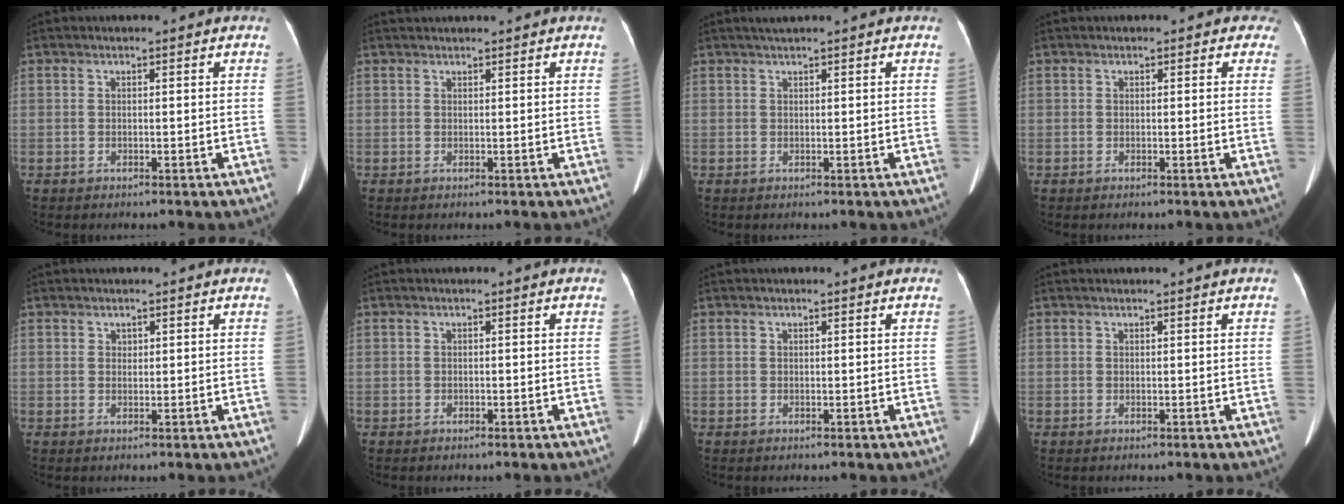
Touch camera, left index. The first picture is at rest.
{"total": 3.1, "force": [3.1, 0.2, 0.7], "torque": [-0.006, 0.027, 0.044]}
{"total": 1.2, "force": [1.0, -0.2, 0.8], "torque": [-0.013, 0.012, 0.023]}
{"total": 1.1, "force": [0.5, 1.0, 0.0], "torque": [0.016, -0.003, -0.010]}
{"total": 0.5, "force": [0.2, 0.5, 0.0], "torque": [0.002, -0.004, 0.003]}
{"total": 0.0}
{"total": 0.0}
{"total": 0.0}